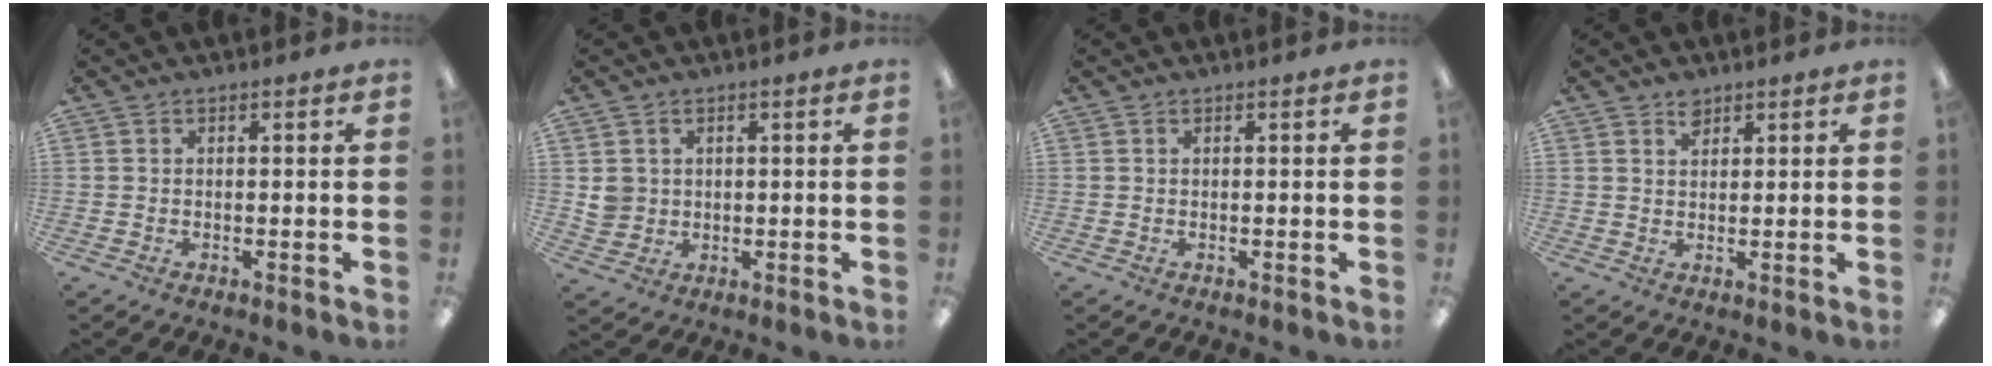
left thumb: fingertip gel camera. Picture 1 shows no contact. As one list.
[{"total": 3.8, "force": [1.1, 3.5, 0.5], "torque": [-0.011, 0.004, 0.021]}, {"total": 0.0}, {"total": 2.8, "force": [2.2, 1.5, 1.1], "torque": [-0.008, -0.007, 0.037]}]